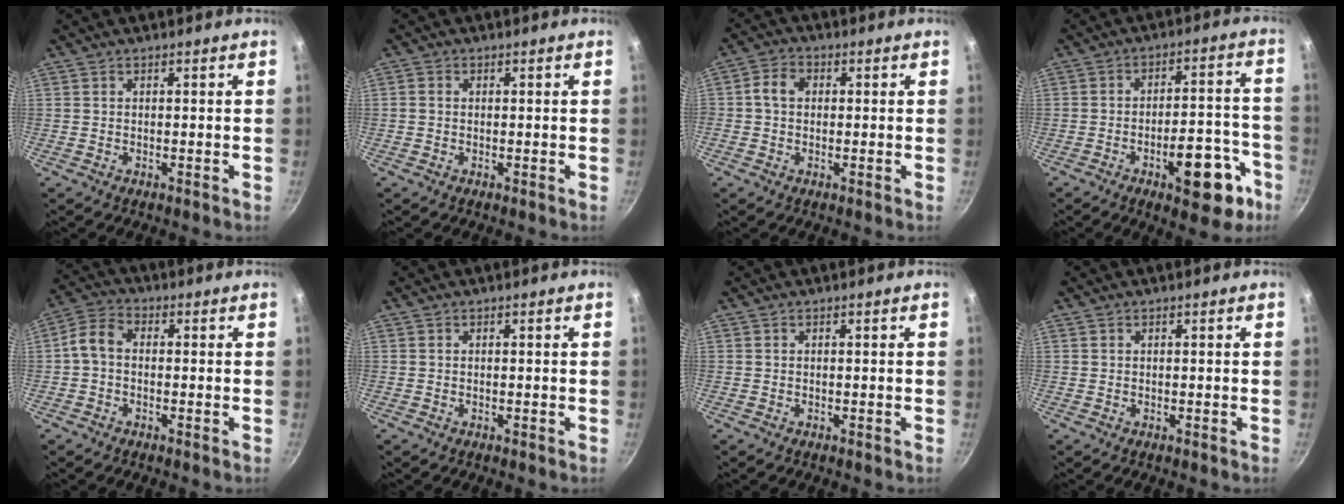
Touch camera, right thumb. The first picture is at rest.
{"total": 1.0, "force": [-0.1, 0.9, 0.5], "torque": [-0.009, 0.005, -0.003]}
{"total": 4.1, "force": [0.3, 3.3, 2.3], "torque": [-0.032, 0.009, -0.008]}
{"total": 14.5, "force": [-7.0, 6.3, 11.0], "torque": [-0.099, 0.053, -0.090]}
{"total": 5.1, "force": [-0.7, 3.7, 3.5], "torque": [-0.074, 0.026, -0.028]}
{"total": 0.0}
{"total": 0.0}
{"total": 0.0}